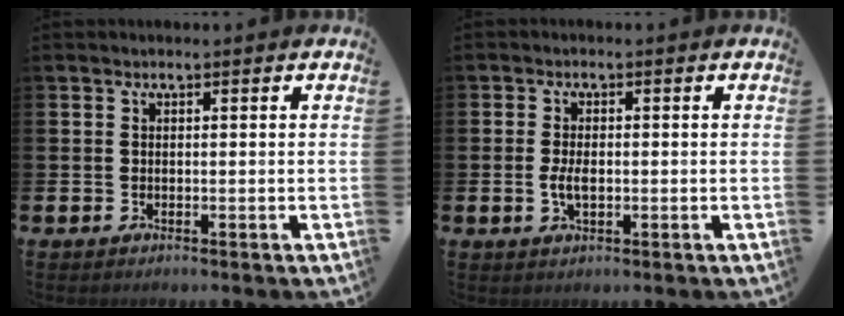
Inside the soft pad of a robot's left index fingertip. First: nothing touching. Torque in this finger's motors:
{"motor_torque": [0.66, 0.24, 0.09, 0.09]}